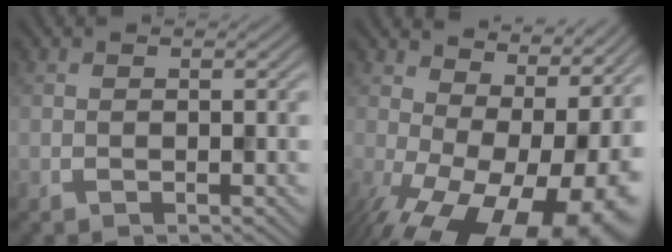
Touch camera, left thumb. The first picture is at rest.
{"total": 18.0, "force": [-3.0, 10.7, 14.2], "torque": [-0.175, -0.025, -0.009]}